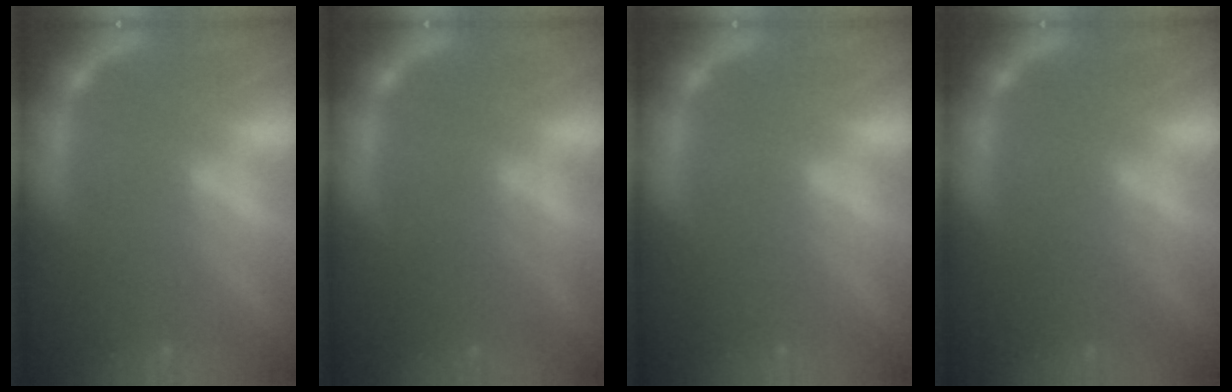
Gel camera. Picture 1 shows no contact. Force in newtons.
{"total": 2.5}
{"total": 0.0}
{"total": 2.0}